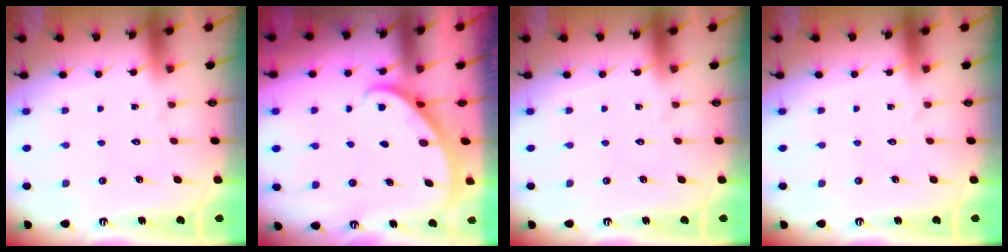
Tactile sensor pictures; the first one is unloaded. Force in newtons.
{"total": 2.1, "press": 2.1, "slide": 0.2}
{"total": 0.0}
{"total": 0.0}